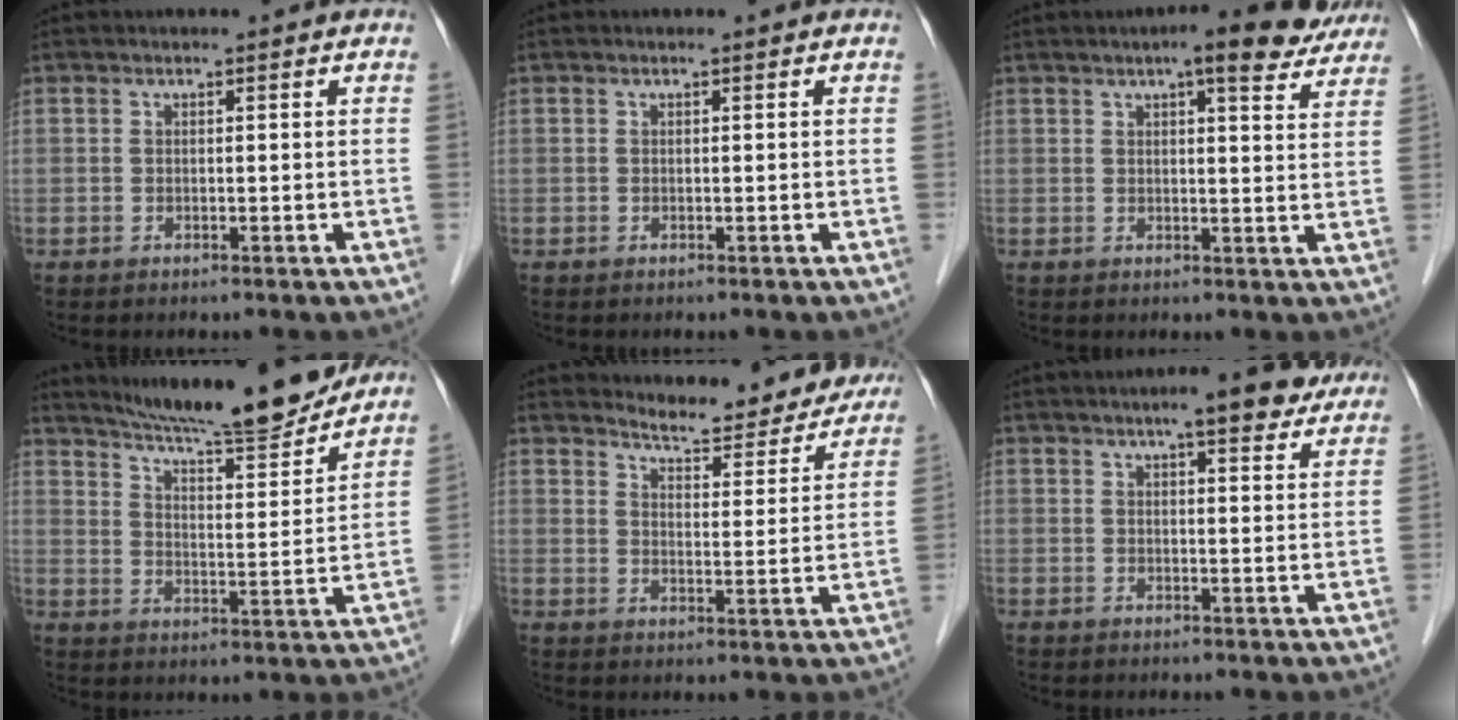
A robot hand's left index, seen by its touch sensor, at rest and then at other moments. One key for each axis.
{"total": 0.0}
{"total": 9.4, "fx": 7.3, "fy": 2.2, "fz": 5.5, "tx": -0.063, "ty": 0.009, "tz": 0.077}
{"total": 15.4, "fx": 14.0, "fy": 0.5, "fz": 6.3, "tx": -0.101, "ty": -0.011, "tz": 0.212}
{"total": 11.8, "fx": 11.4, "fy": 2.5, "fz": 1.7, "tx": -0.013, "ty": -0.017, "tz": 0.139}
{"total": 8.2, "fx": 6.5, "fy": 1.8, "fz": 4.7, "tx": -0.058, "ty": 0.012, "tz": 0.077}